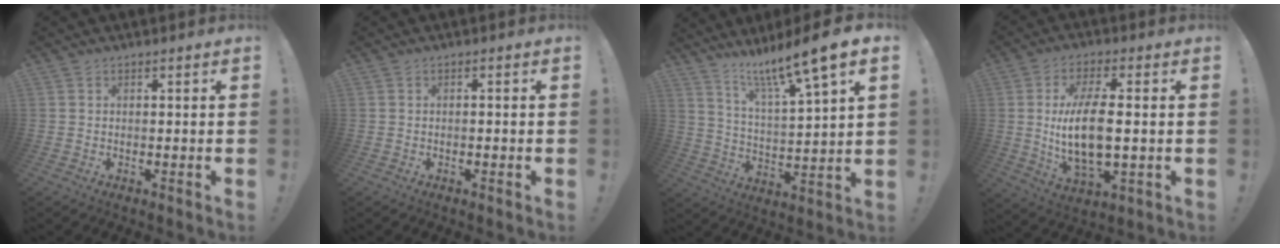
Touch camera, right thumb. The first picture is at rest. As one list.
[{"total": 0.8, "force": [-0.7, 0.1, 0.5], "torque": [-0.008, 0.002, -0.011]}, {"total": 13.0, "force": [9.8, -0.1, 8.5], "torque": [-0.152, -0.073, 0.151]}, {"total": 14.8, "force": [0.2, 6.2, 13.5], "torque": [-0.260, -0.016, -0.004]}]